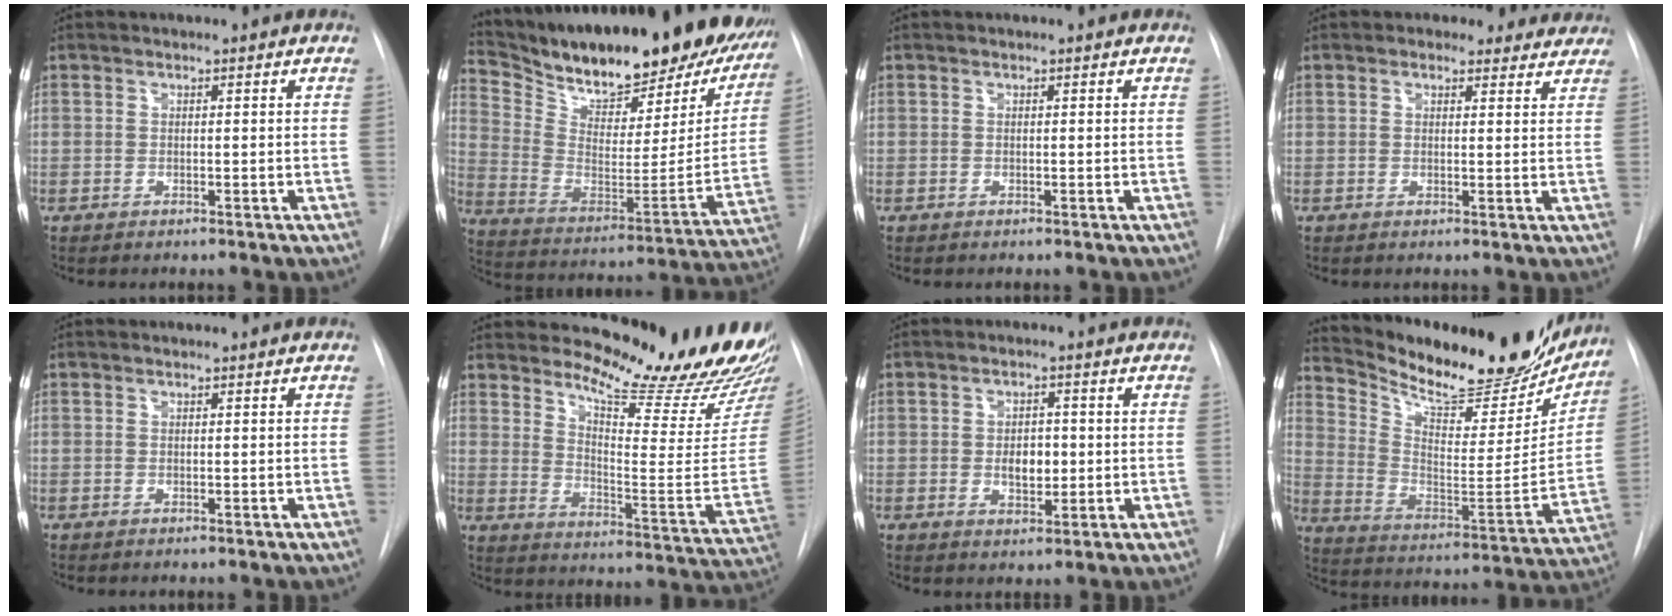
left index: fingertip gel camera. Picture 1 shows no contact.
{"total": 31.9, "force": [26.1, 10.1, 15.4], "torque": [-0.268, -0.032, 0.367]}
{"total": 0.0}
{"total": 6.3, "force": [5.5, 3.1, 0.3], "torque": [0.023, 0.001, 0.043]}
{"total": 0.0}
{"total": 22.3, "force": [20.3, 2.0, 9.0], "torque": [-0.131, -0.134, 0.256]}
{"total": 3.9, "force": [-0.1, 2.4, 3.1], "torque": [-0.046, 0.000, 0.004]}
{"total": 26.5, "force": [23.1, 6.4, 11.2], "torque": [-0.186, -0.049, 0.332]}